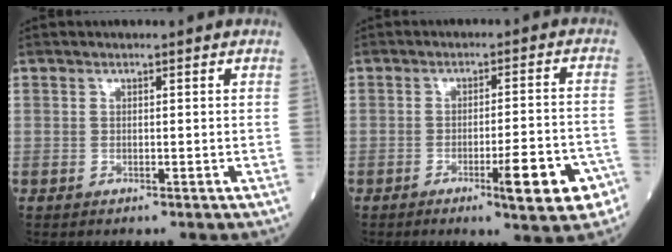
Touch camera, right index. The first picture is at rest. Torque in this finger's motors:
{"motor_torque": [1.08, -0.64, 0.55, 0.11]}